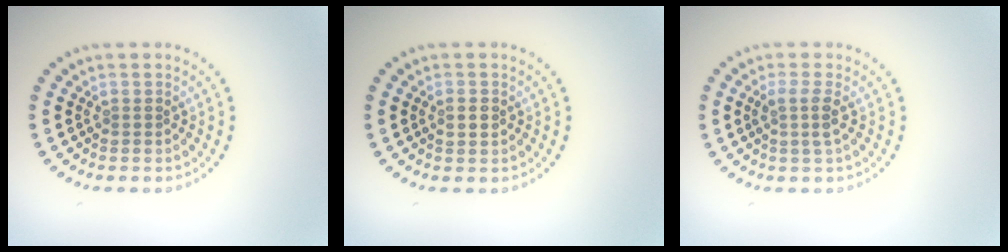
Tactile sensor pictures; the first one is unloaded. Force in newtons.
{"total": 0.9, "press": 0.9, "slide": 0.0}
{"total": 1.9, "press": 1.5, "slide": 1.2}